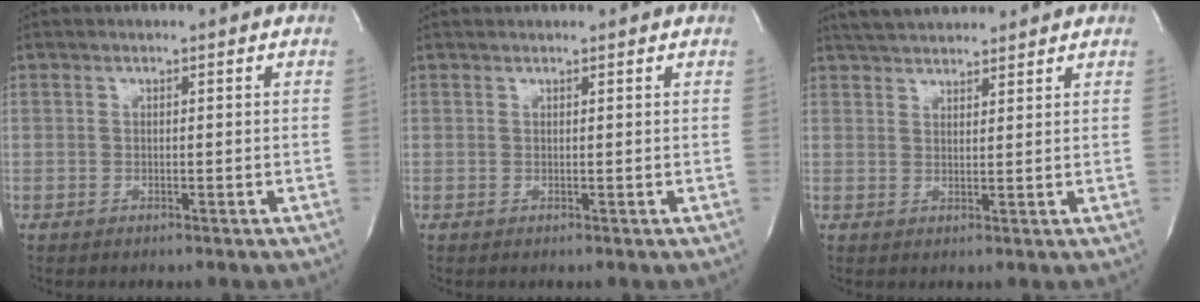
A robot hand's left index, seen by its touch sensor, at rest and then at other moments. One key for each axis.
{"total": 1.6, "fx": 1.5, "fy": 0.0, "fz": 0.3, "tx": -0.006, "ty": 0.016, "tz": 0.021}
{"total": 7.2, "fx": 6.6, "fy": 1.5, "fz": 2.5, "tx": -0.041, "ty": 0.029, "tz": 0.107}